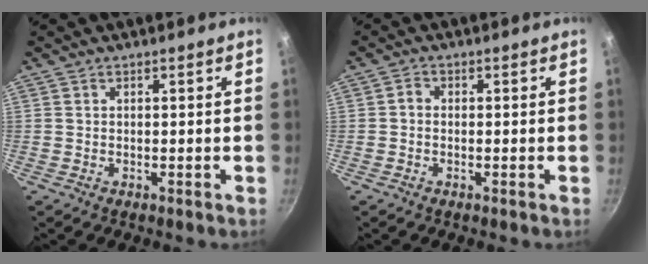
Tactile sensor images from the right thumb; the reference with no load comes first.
{"total": 1.3, "force": [-0.3, 1.0, 0.7], "torque": [-0.013, 0.007, -0.008]}